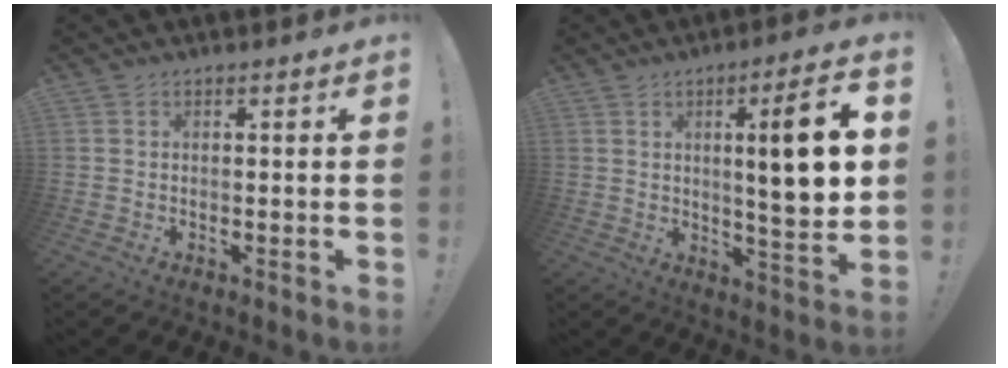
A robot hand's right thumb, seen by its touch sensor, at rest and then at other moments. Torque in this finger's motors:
{"motor_torque": [-0.05, 0.82, 0.70, 0.62, 0.07]}